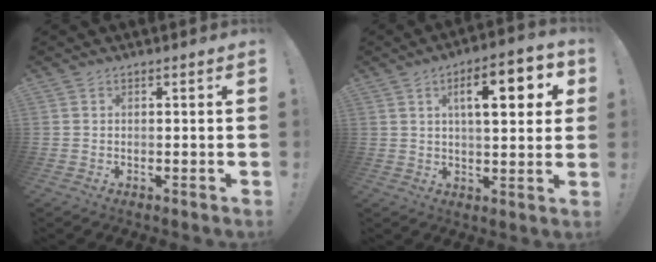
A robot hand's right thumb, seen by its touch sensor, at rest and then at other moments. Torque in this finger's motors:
{"motor_torque": [0.27, 0.49, 1.24, 0.51, 0.34]}